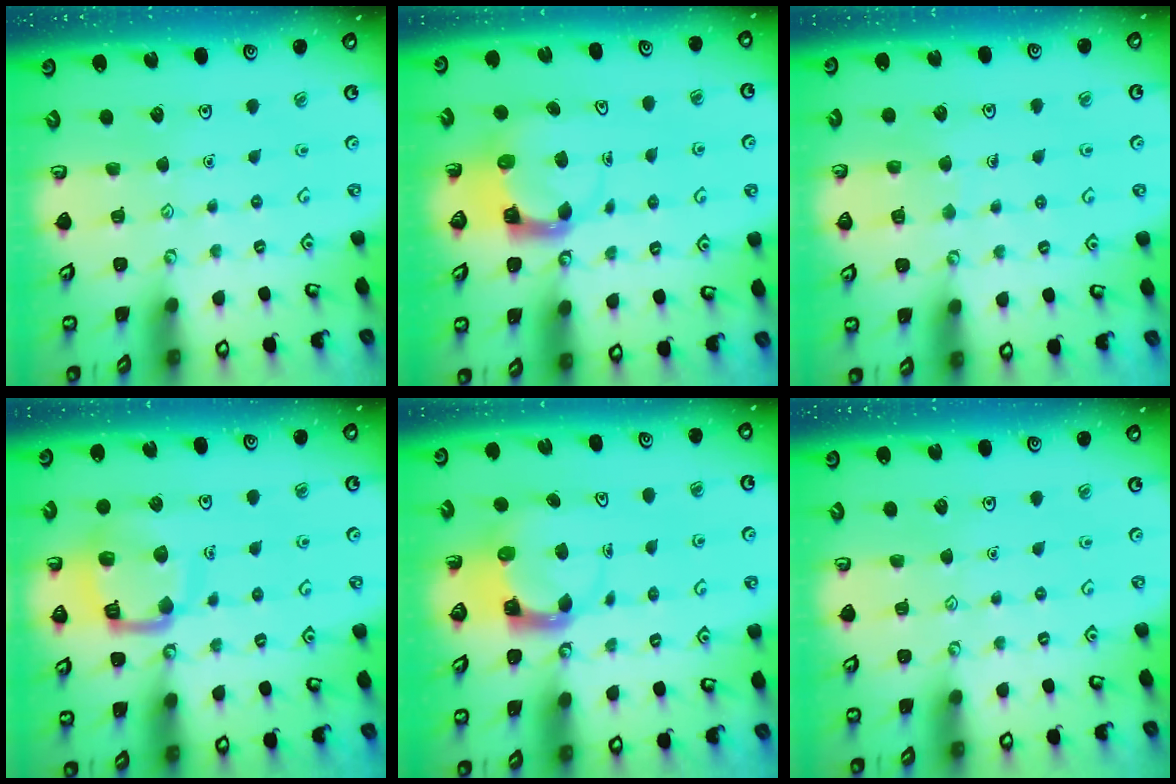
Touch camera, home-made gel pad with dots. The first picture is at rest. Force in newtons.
{"total": 3.6, "press": 3.5, "slide": 0.4}
{"total": 6.8, "press": 6.7, "slide": 0.6}
{"total": 14.5, "press": 14.4, "slide": 1.5}
{"total": 3.6, "press": 3.5, "slide": 0.5}
{"total": 0.0}